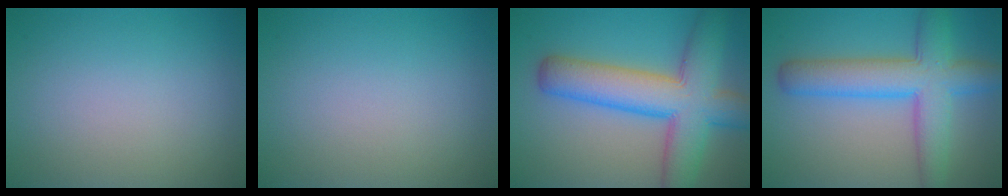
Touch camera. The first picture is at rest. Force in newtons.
{"total": 0.0}
{"total": 9.9, "press": 9.9, "slide": 0.4}
{"total": 7.4, "press": 7.4, "slide": 0.2}